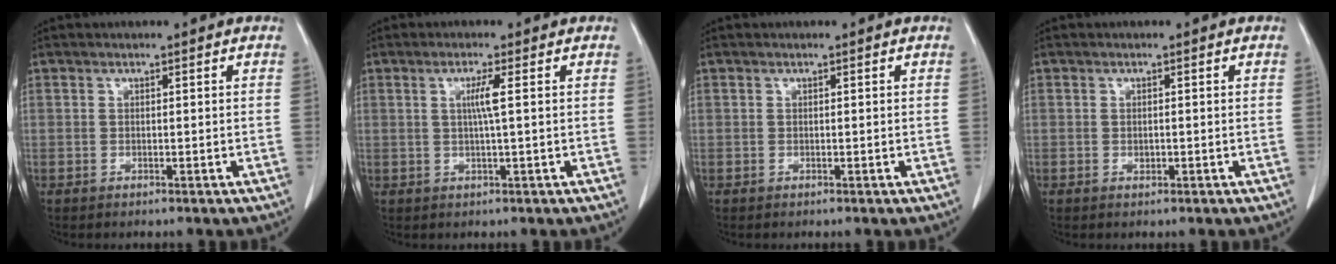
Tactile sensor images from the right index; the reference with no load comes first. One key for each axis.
{"total": 2.9, "fx": 0.6, "fy": -0.5, "fz": 2.8, "tx": -0.054, "ty": -0.002, "tz": 0.011}
{"total": 0.0}
{"total": 0.7, "fx": -0.1, "fy": 0.5, "fz": 0.4, "tx": -0.006, "ty": 0.001, "tz": -0.001}